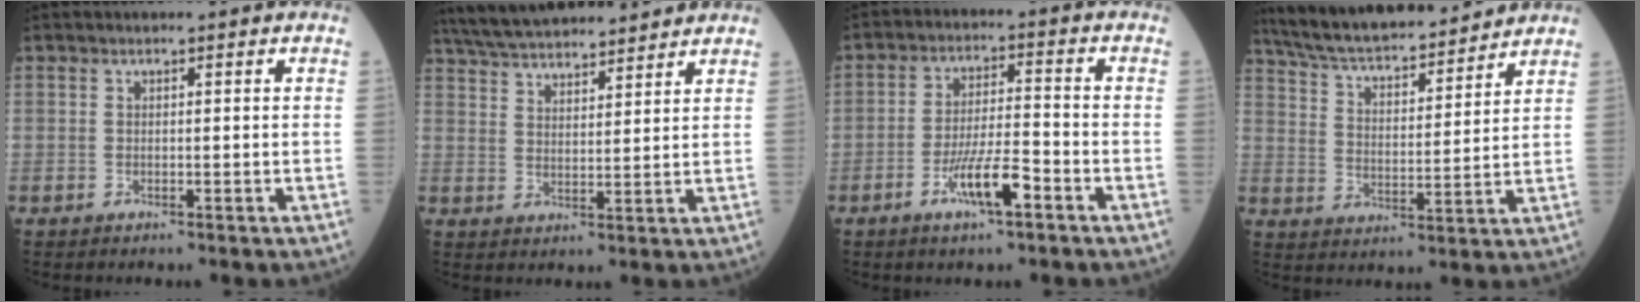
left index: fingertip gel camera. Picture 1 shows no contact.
{"total": 16.4, "force": [14.9, 3.1, 6.0], "torque": [-0.110, 0.044, 0.241]}
{"total": 7.0, "force": [-3.9, 1.0, 5.8], "torque": [-0.113, -0.003, -0.070]}
{"total": 18.9, "force": [17.1, 3.2, 7.4], "torque": [-0.128, 0.022, 0.273]}